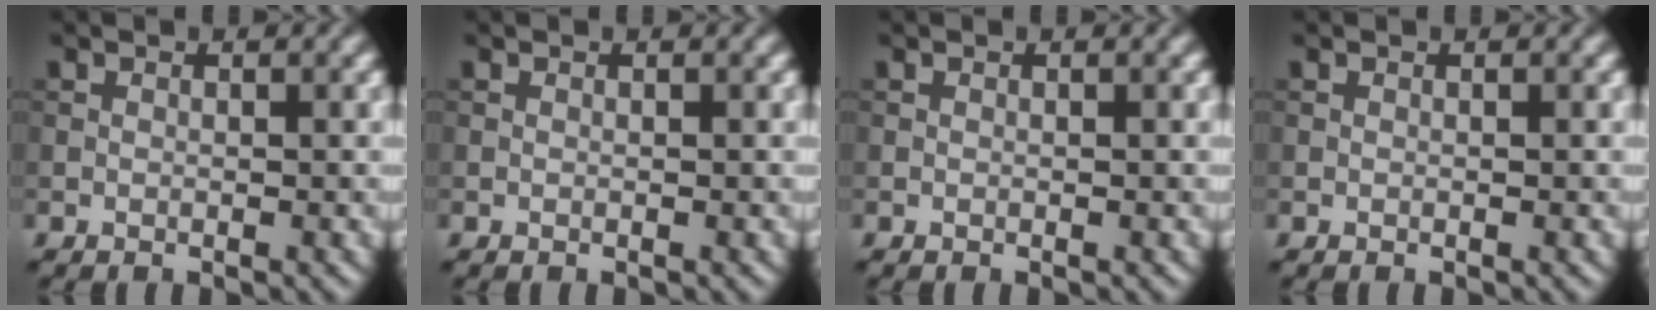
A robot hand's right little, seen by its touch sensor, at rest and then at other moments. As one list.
[{"total": 0.0}, {"total": 0.0}, {"total": 0.0}]